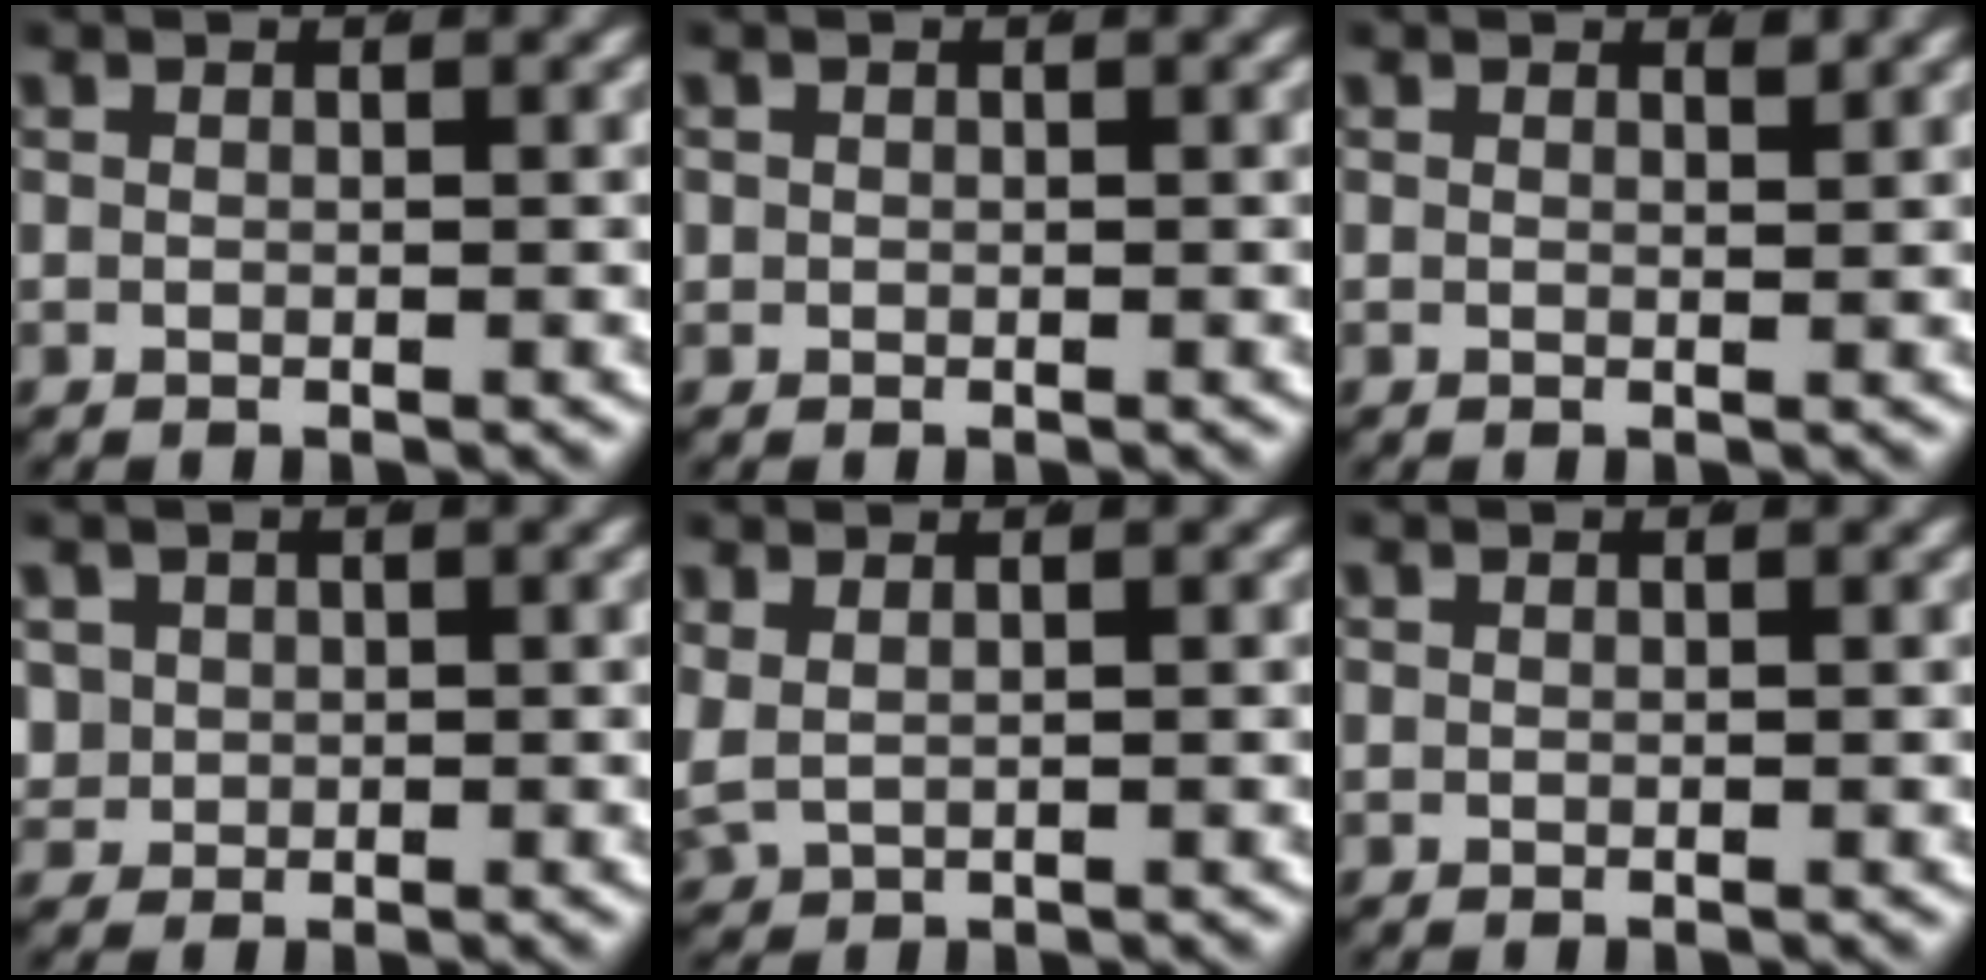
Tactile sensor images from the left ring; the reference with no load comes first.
{"total": 0.9, "force": [0.1, 0.8, 0.1], "torque": [-0.005, -0.008, 0.005]}
{"total": 0.6, "force": [0.5, -0.2, 0.2], "torque": [0.001, -0.007, 0.010]}
{"total": 4.2, "force": [0.2, 4.0, 1.4], "torque": [-0.055, -0.022, 0.014]}
{"total": 2.5, "force": [0.9, 2.0, 1.3], "torque": [-0.043, -0.006, 0.028]}
{"total": 0.0}